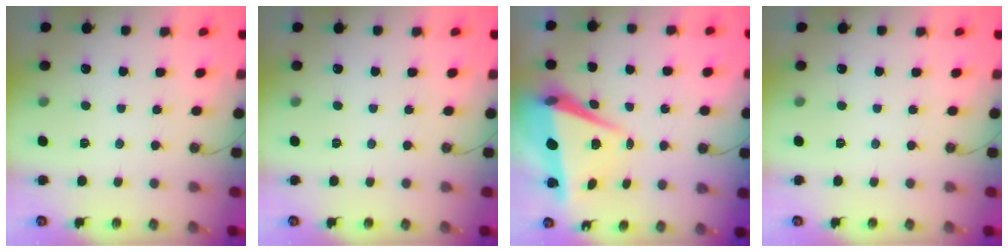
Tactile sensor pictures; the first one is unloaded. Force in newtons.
{"total": 0.0}
{"total": 8.0, "press": 7.6, "slide": 2.5}
{"total": 0.0}